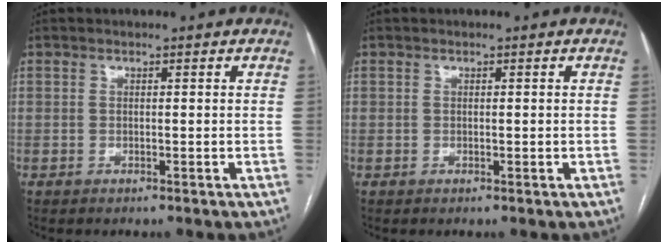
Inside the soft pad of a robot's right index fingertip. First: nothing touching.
{"total": 0.0}